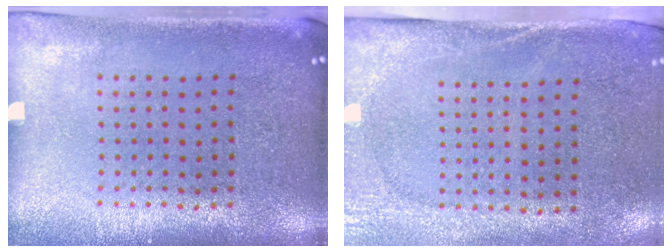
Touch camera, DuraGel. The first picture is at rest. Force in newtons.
{"total": 2.7, "press": 2.2, "slide": 1.6}